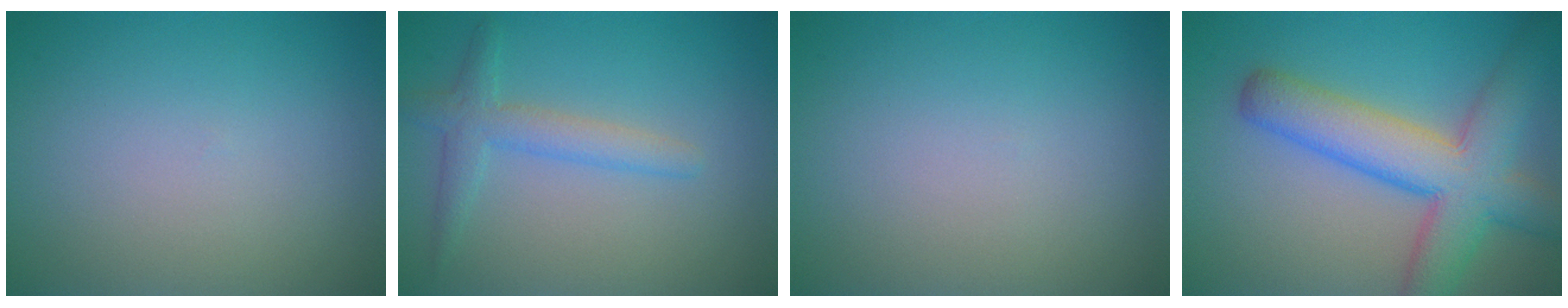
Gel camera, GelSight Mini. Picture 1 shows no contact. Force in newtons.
{"total": 2.8, "press": 2.7, "slide": 0.2}
{"total": 0.0}
{"total": 8.3, "press": 8.3, "slide": 0.3}